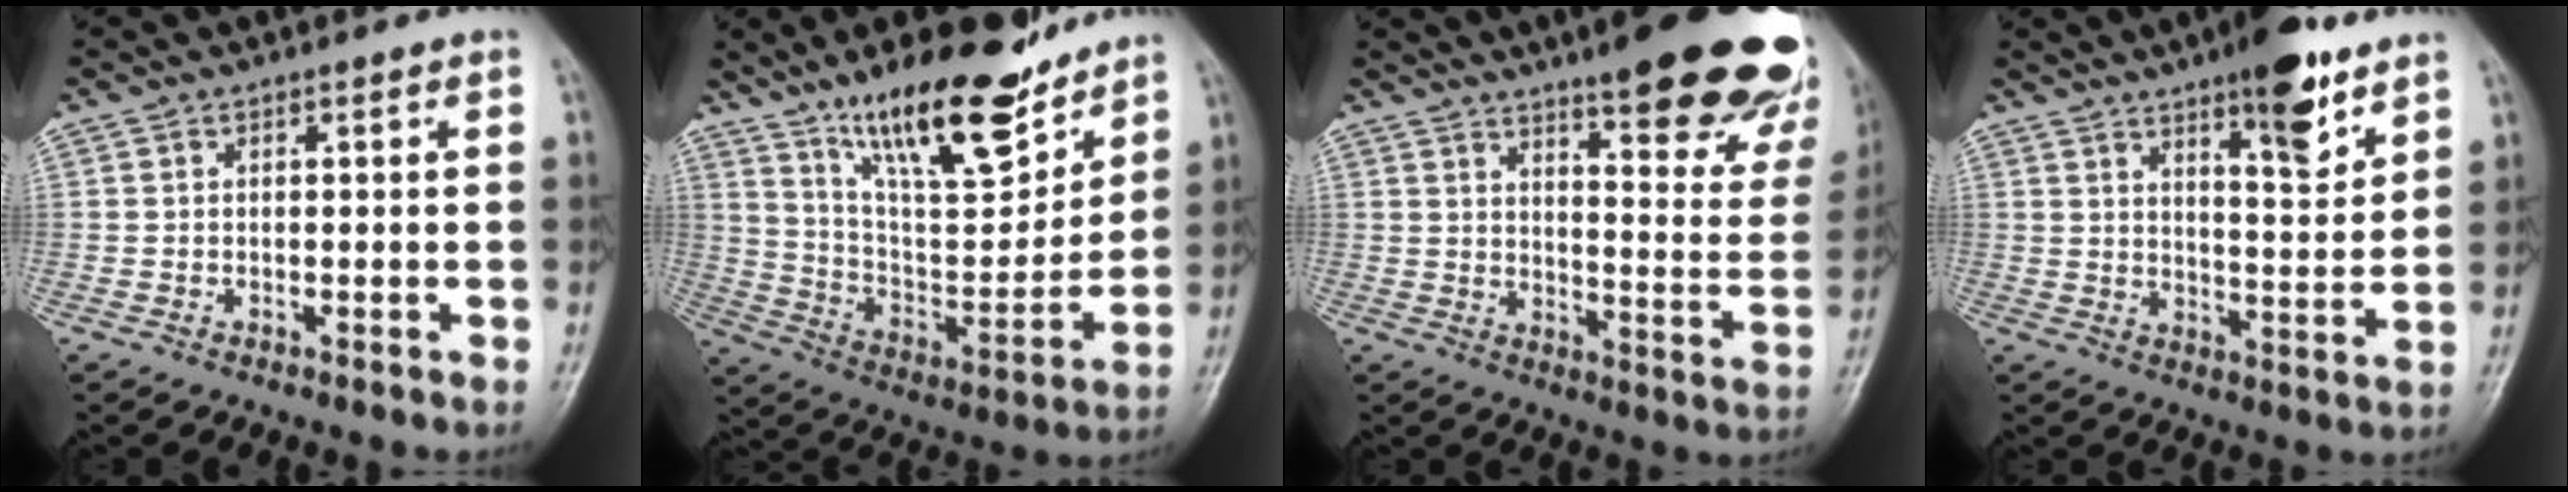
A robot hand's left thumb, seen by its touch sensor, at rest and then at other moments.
{"total": 21.4, "force": [15.1, 6.7, 13.6], "torque": [-0.178, -0.085, 0.261]}
{"total": 26.0, "force": [18.3, 6.1, 17.5], "torque": [-0.190, -0.087, 0.229]}
{"total": 11.5, "force": [7.4, 3.2, 8.2], "torque": [-0.098, -0.046, 0.111]}